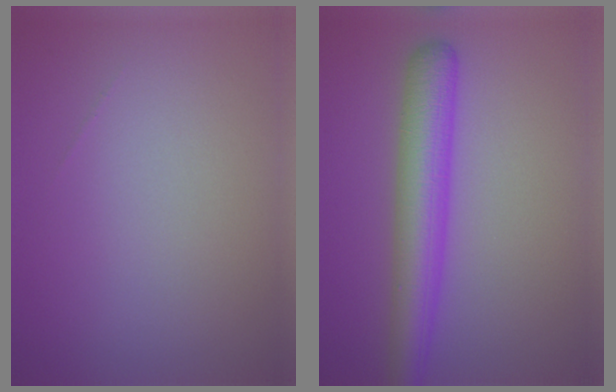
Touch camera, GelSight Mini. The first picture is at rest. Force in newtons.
{"total": 5.7, "press": 5.7, "slide": 0.1}